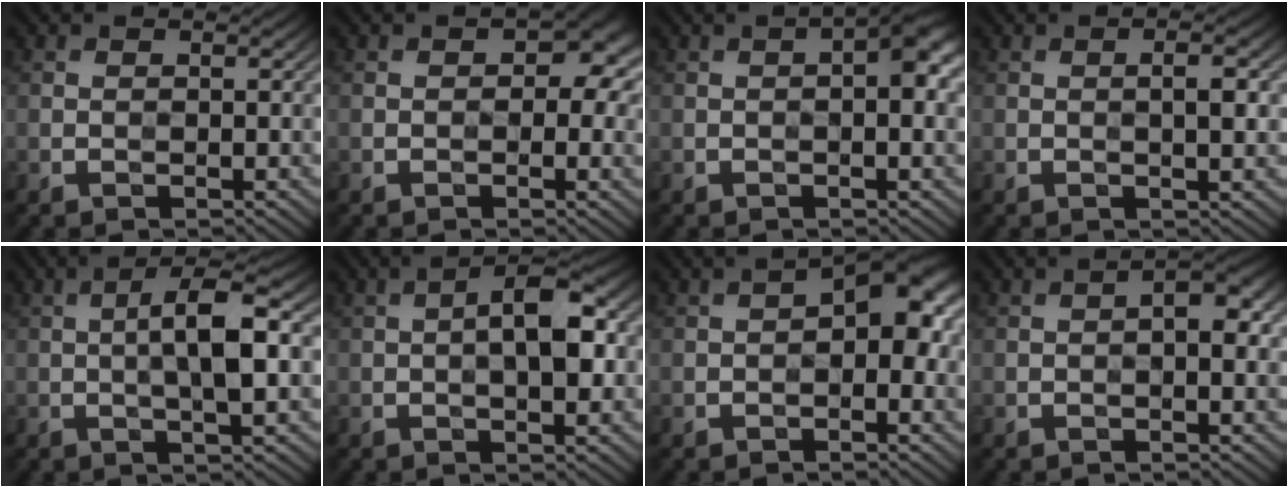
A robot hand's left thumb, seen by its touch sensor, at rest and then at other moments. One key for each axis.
{"total": 5.3, "fx": 0.5, "fy": 3.5, "fz": 4.0, "tx": -0.041, "ty": -0.007, "tz": 0.006}
{"total": 4.3, "fx": 0.3, "fy": 1.3, "fz": 4.1, "tx": -0.062, "ty": 0.012, "tz": 0.000}
{"total": 2.7, "fx": 0.2, "fy": 0.6, "fz": 2.6, "tx": -0.042, "ty": 0.003, "tz": 0.001}
{"total": 7.1, "fx": 0.3, "fy": 1.7, "fz": 6.9, "tx": -0.115, "ty": 0.015, "tz": -0.002}
{"total": 7.5, "fx": 0.3, "fy": 2.9, "fz": 6.9, "tx": -0.100, "ty": 0.018, "tz": -0.006}
{"total": 7.5, "fx": 0.3, "fy": 3.7, "fz": 6.5, "tx": -0.087, "ty": 0.018, "tz": -0.004}
{"total": 4.0, "fx": 0.3, "fy": 1.4, "fz": 3.7, "tx": -0.056, "ty": 0.010, "tz": 0.000}